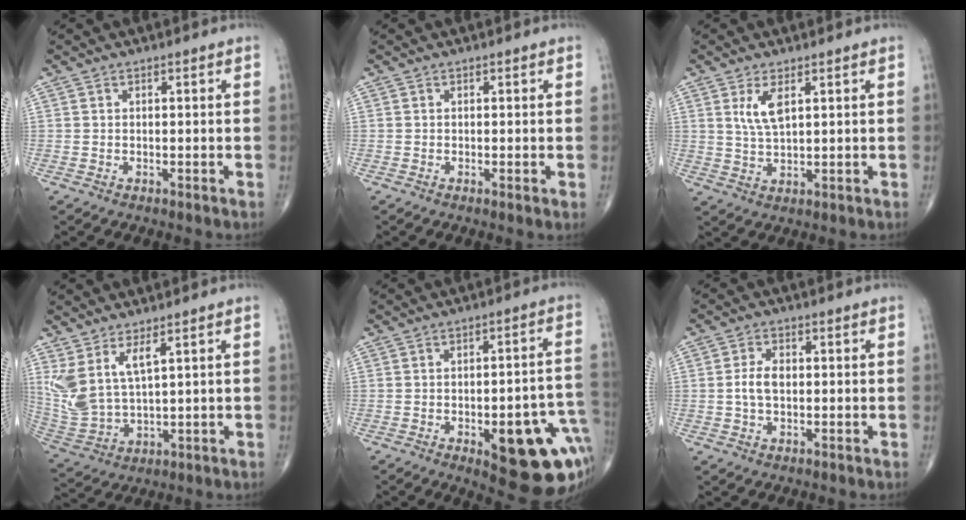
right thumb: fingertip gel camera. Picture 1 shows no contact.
{"total": 0.9, "force": [-0.1, 0.1, 0.9], "torque": [-0.018, -0.004, -0.002]}
{"total": 4.7, "force": [1.9, 1.7, 3.9], "torque": [-0.078, -0.011, 0.044]}
{"total": 9.7, "force": [4.6, 3.5, 7.7], "torque": [-0.174, -0.028, 0.109]}
{"total": 19.7, "force": [-6.7, 7.1, 17.2], "torque": [-0.151, 0.027, -0.062]}
{"total": 4.0, "force": [-0.1, 2.4, 3.2], "torque": [-0.066, 0.008, -0.004]}